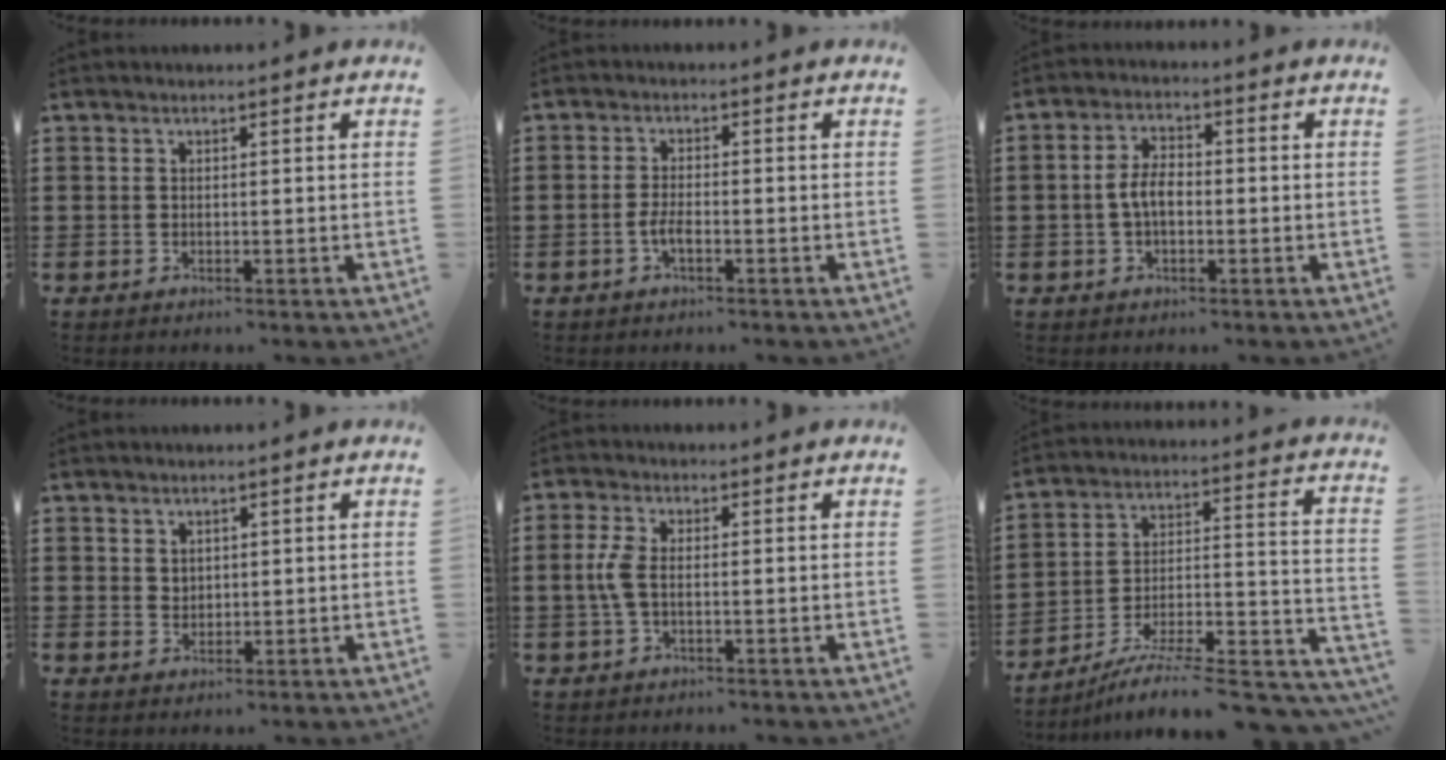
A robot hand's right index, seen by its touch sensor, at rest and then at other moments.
{"total": 2.6, "force": [-1.2, 0.7, 2.2], "torque": [-0.053, -0.003, -0.027]}
{"total": 4.4, "force": [-0.8, 2.3, 3.6], "torque": [-0.087, -0.001, -0.021]}
{"total": 1.6, "force": [1.2, 1.1, 0.2], "torque": [-0.006, 0.004, 0.024]}
{"total": 3.7, "force": [-0.4, 1.4, 3.4], "torque": [-0.091, -0.009, -0.017]}
{"total": 9.2, "force": [-8.1, 0.6, 4.5], "torque": [-0.051, 0.011, -0.158]}